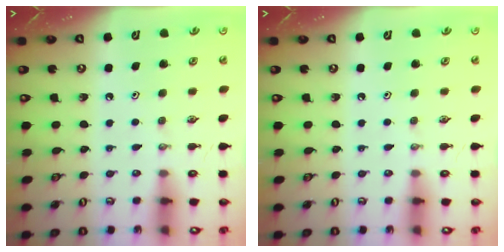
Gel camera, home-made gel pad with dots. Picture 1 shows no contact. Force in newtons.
{"total": 0.0}